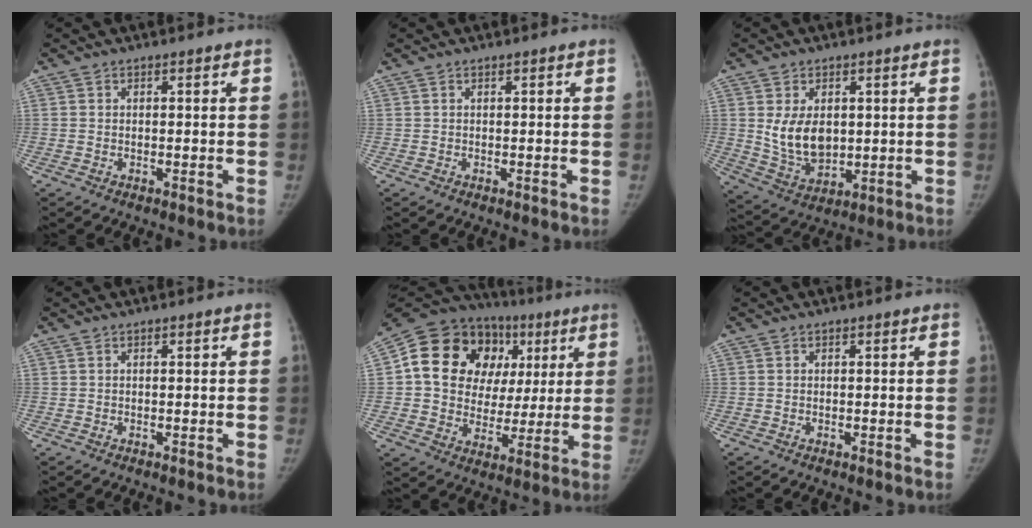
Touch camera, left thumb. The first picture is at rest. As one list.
[{"total": 0.0}, {"total": 9.7, "force": [1.6, 6.6, 7.0], "torque": [-0.099, -0.019, 0.047]}, {"total": 0.0}, {"total": 22.2, "force": [6.0, 17.4, 12.4], "torque": [-0.161, 0.039, 0.103]}, {"total": 0.0}]